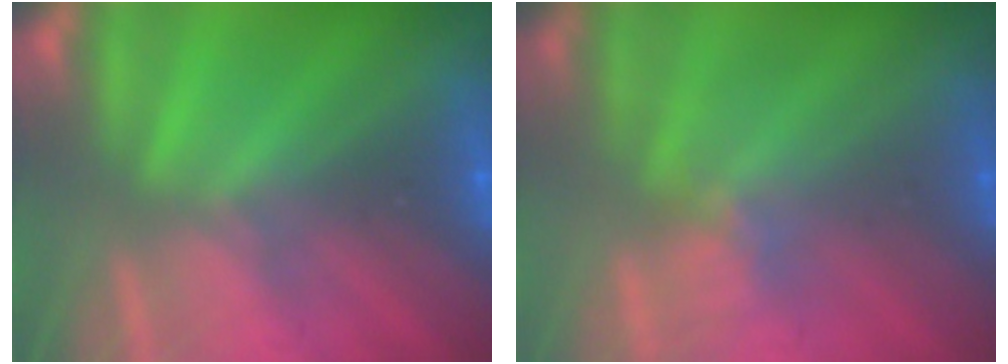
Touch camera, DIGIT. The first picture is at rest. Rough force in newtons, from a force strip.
{"total": 2.3}